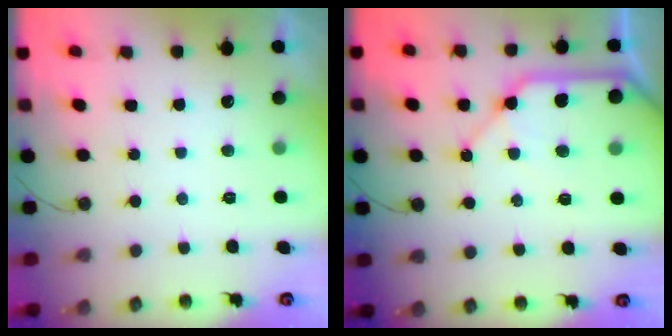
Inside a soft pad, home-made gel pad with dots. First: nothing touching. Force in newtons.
{"total": 13.0, "press": 12.9, "slide": 1.4}